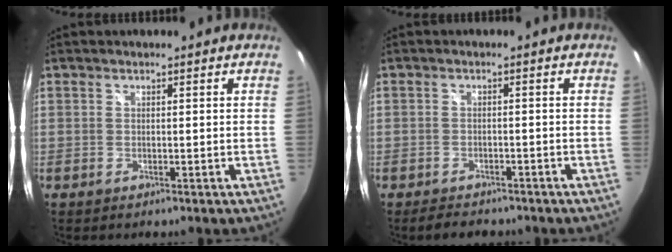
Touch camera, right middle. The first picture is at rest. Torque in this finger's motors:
{"motor_torque": [0.35, -0.78, -0.14, -0.06]}